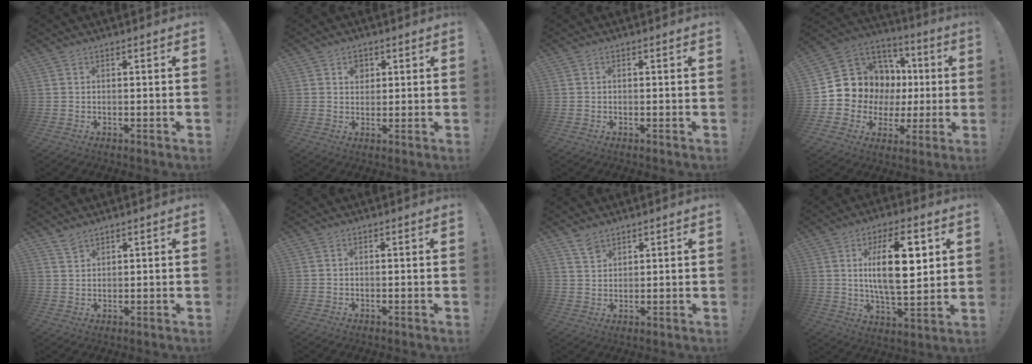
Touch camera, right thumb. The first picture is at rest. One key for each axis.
{"total": 3.1, "fx": 1.2, "fy": 2.6, "fz": 1.2, "tx": -0.012, "ty": -0.002, "tz": 0.020}
{"total": 0.0}
{"total": 10.6, "fx": 2.5, "fy": 9.8, "fz": 3.1, "tx": -0.044, "ty": -0.038, "tz": 0.071}
{"total": 2.8, "fx": 2.4, "fy": 1.0, "fz": 1.0, "tx": -0.015, "ty": -0.016, "tz": 0.044}
{"total": 0.0}
{"total": 4.4, "fx": 3.4, "fy": 2.6, "fz": 1.3, "tx": -0.020, "ty": -0.018, "tz": 0.065}
{"total": 17.5, "fx": 4.6, "fy": 6.6, "fz": 15.5, "tx": -0.260, "ty": -0.007, "tz": 0.062}